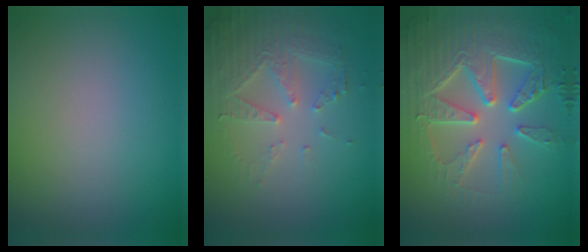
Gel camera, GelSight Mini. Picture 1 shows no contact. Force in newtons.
{"total": 5.4, "press": 3.7, "slide": 3.9}
{"total": 8.6, "press": 6.2, "slide": 6.0}